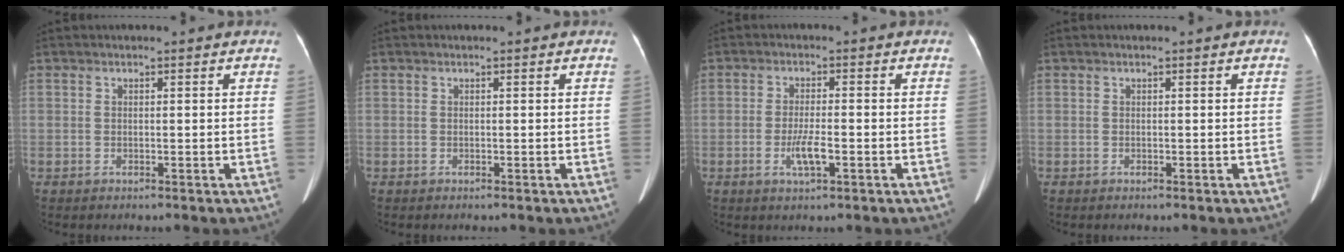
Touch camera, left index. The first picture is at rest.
{"total": 0.0}
{"total": 3.8, "force": [-1.4, 0.6, 3.5], "torque": [-0.070, -0.004, -0.025]}
{"total": 0.0}